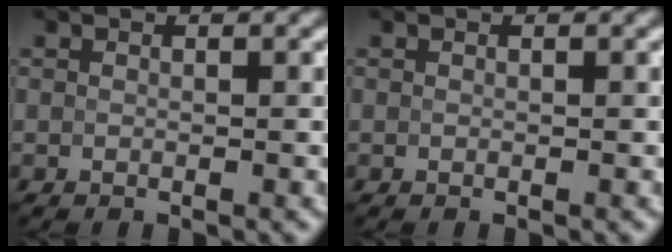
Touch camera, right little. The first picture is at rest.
{"total": 0.0}